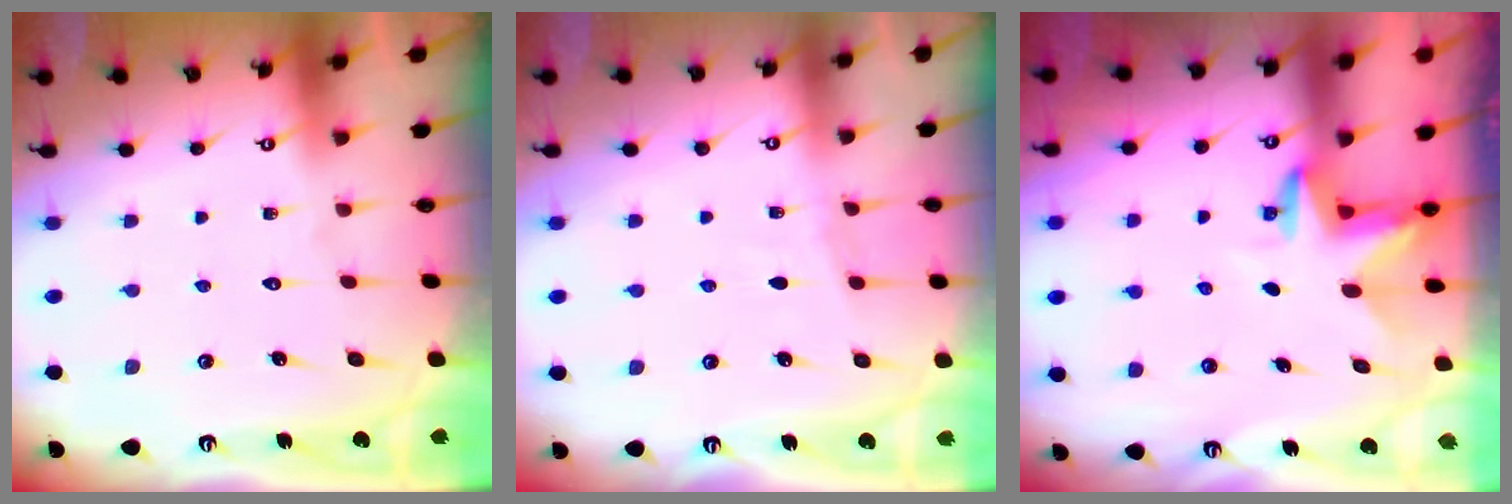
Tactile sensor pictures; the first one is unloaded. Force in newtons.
{"total": 2.7, "press": 2.6, "slide": 0.4}
{"total": 3.3, "press": 3.3, "slide": 0.2}